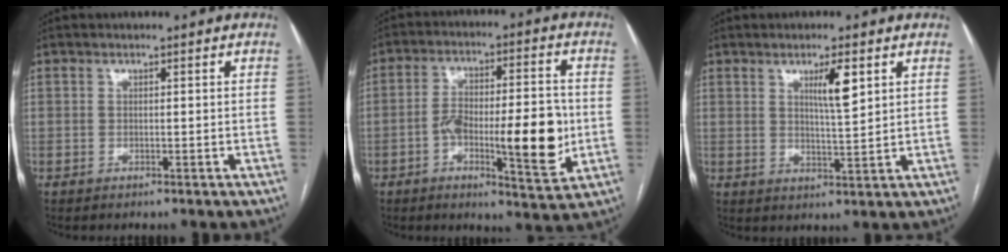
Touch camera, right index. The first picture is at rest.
{"total": 13.3, "force": [-2.5, 3.3, 12.7], "torque": [-0.196, 0.014, -0.033]}
{"total": 5.0, "force": [2.3, 0.5, 4.4], "torque": [-0.079, -0.004, 0.039]}